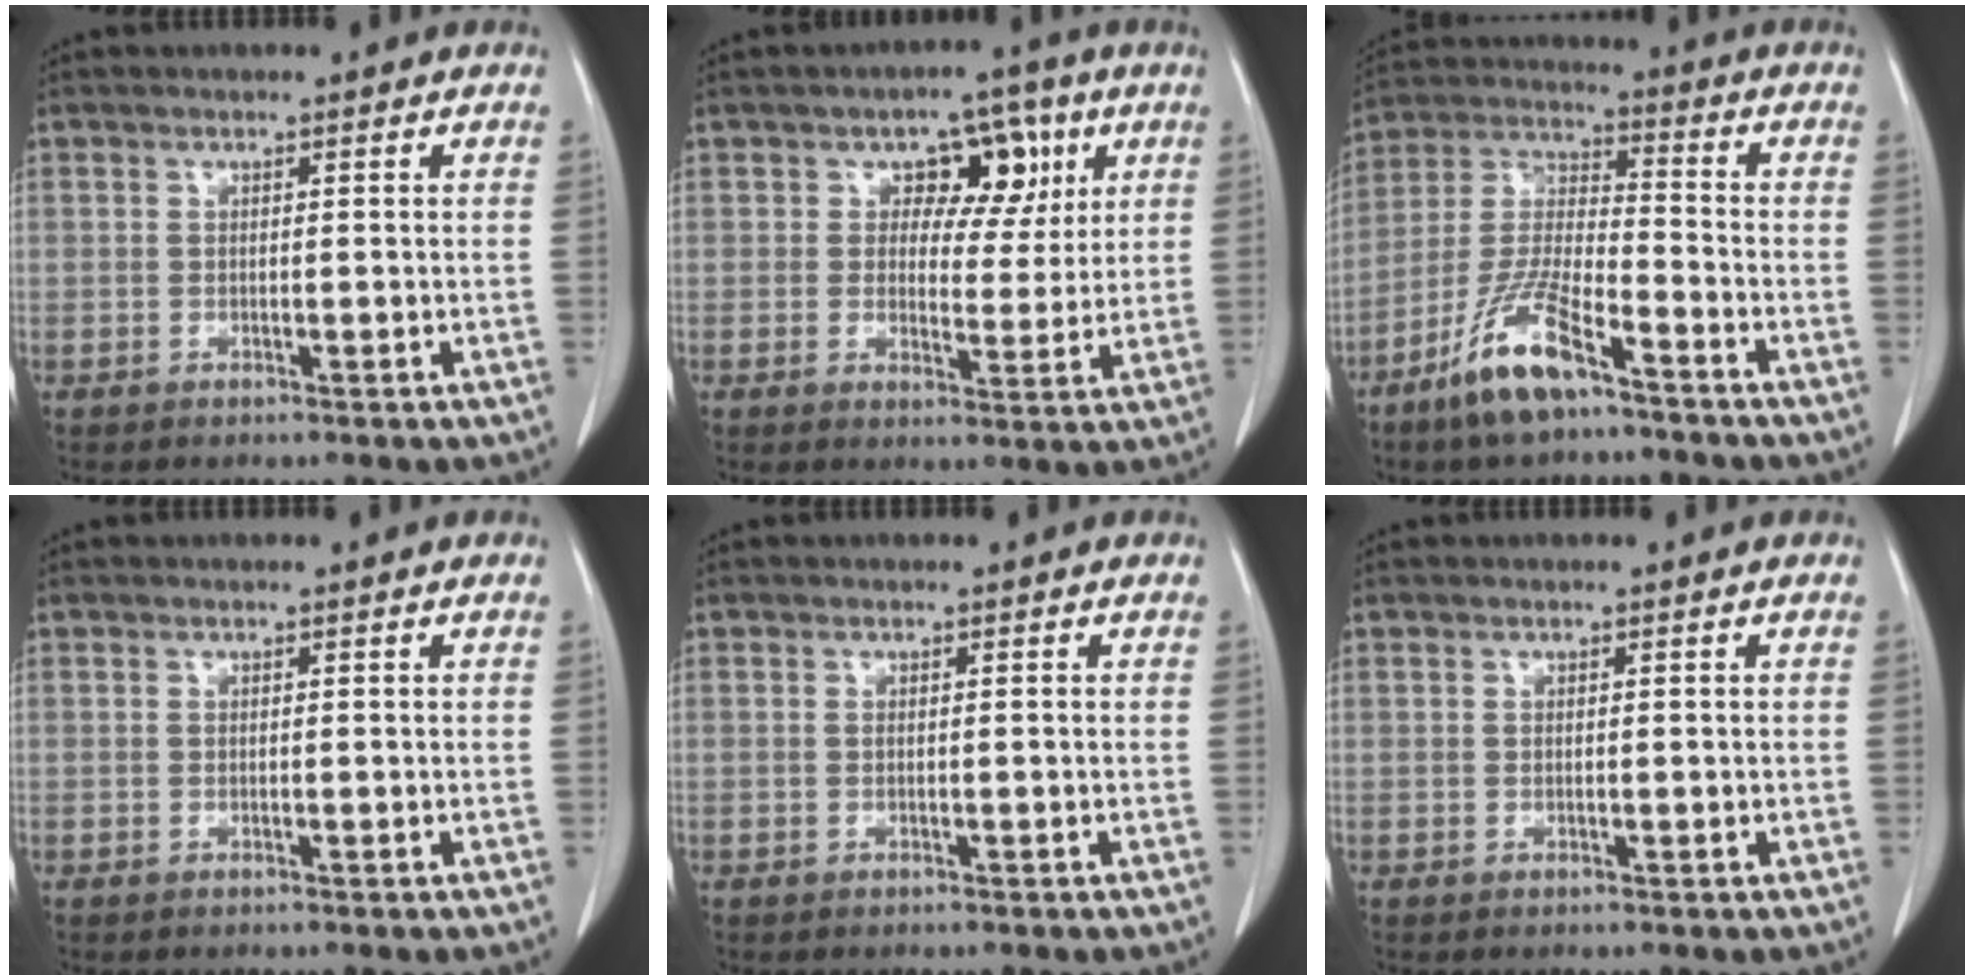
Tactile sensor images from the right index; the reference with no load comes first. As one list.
[{"total": 7.3, "force": [2.8, 4.7, 4.8], "torque": [-0.047, 0.015, 0.038]}, {"total": 11.7, "force": [-7.6, 2.3, 8.5], "torque": [-0.185, -0.016, -0.148]}, {"total": 0.0}, {"total": 0.0}, {"total": 0.0}]